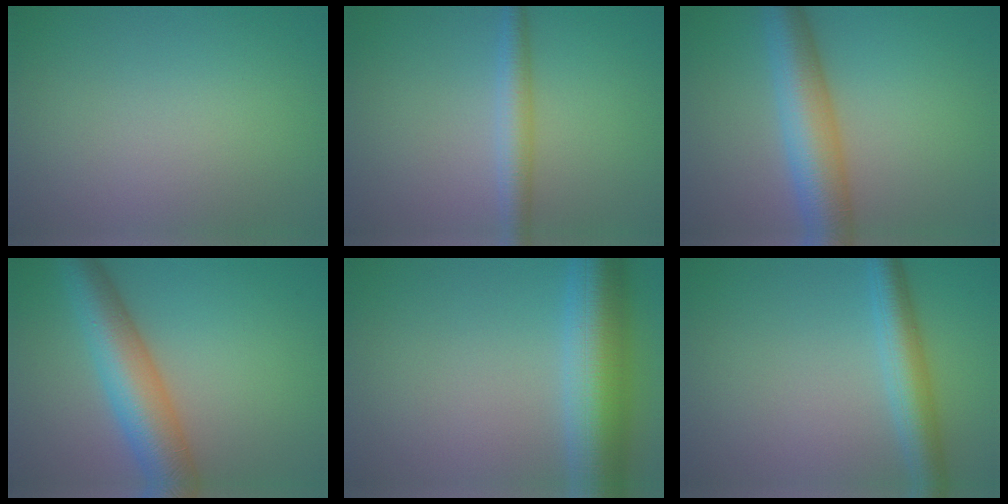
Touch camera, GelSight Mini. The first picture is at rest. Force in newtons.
{"total": 3.0, "press": 3.0, "slide": 0.1}
{"total": 7.2, "press": 7.2, "slide": 0.1}
{"total": 7.9, "press": 7.9, "slide": 0.2}
{"total": 9.6, "press": 9.6, "slide": 0.4}
{"total": 4.3, "press": 4.3, "slide": 0.1}